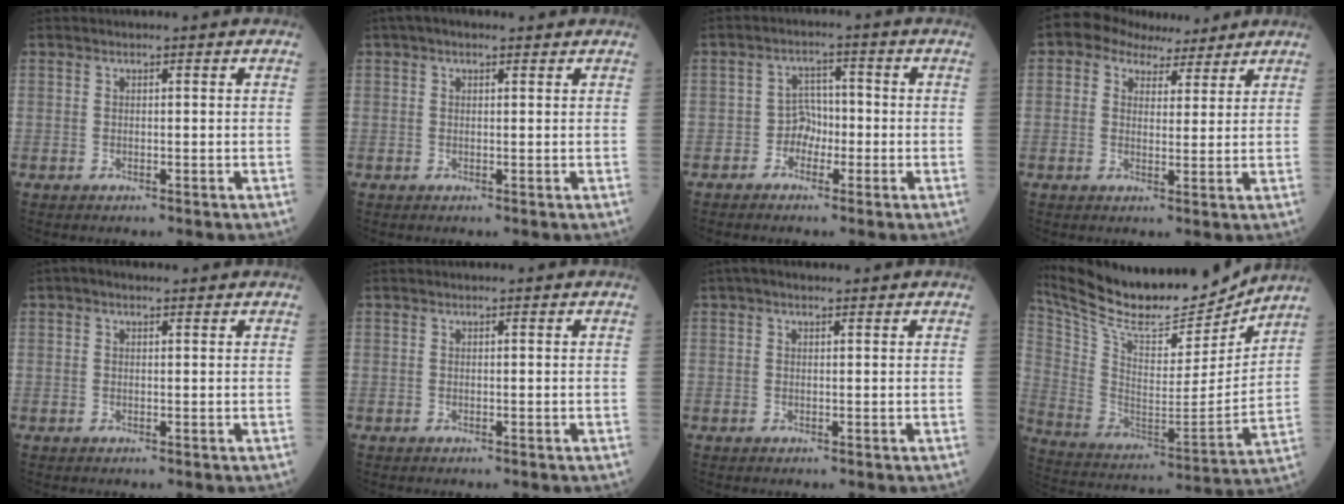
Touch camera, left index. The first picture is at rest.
{"total": 3.2, "force": [2.2, 1.3, 2.0], "torque": [-0.030, 0.030, 0.035]}
{"total": 3.1, "force": [-1.5, 2.4, 1.3], "torque": [-0.012, 0.009, -0.034]}
{"total": 6.4, "force": [4.6, 3.9, 2.0], "torque": [-0.028, 0.029, 0.074]}
{"total": 1.6, "force": [0.9, 0.8, 1.0], "torque": [-0.018, 0.018, 0.013]}
{"total": 0.0}
{"total": 2.3, "force": [1.5, 0.8, 1.4], "torque": [-0.021, 0.025, 0.025]}
{"total": 21.5, "force": [19.6, 4.2, 7.7], "torque": [-0.156, -0.017, 0.326]}